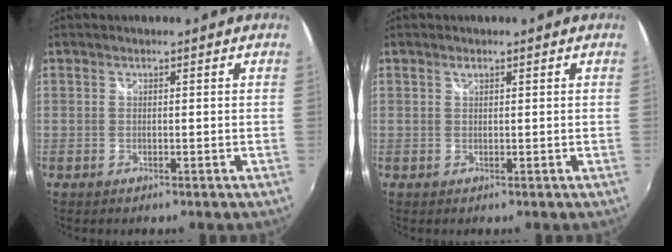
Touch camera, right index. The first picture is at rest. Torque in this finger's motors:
{"motor_torque": [0.09, 0.04, 0.01, 0.01]}